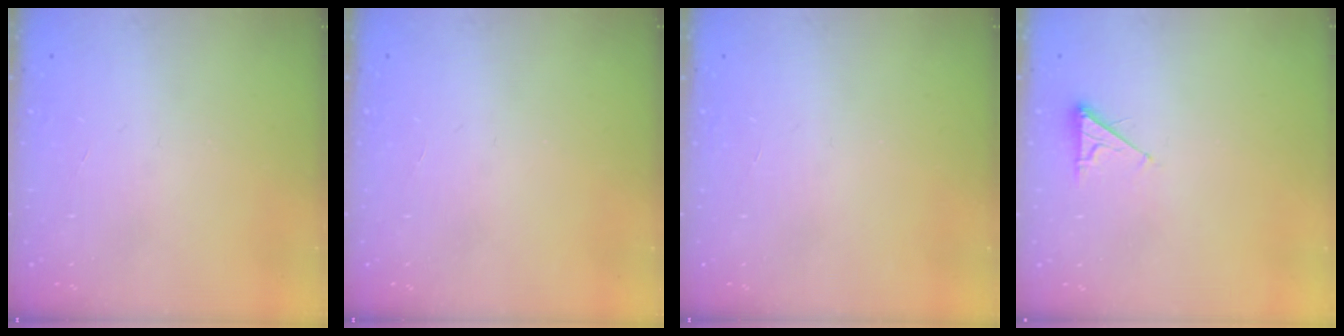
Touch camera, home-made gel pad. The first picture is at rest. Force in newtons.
{"total": 0.0}
{"total": 0.0}
{"total": 2.5, "press": 2.5, "slide": 0.4}